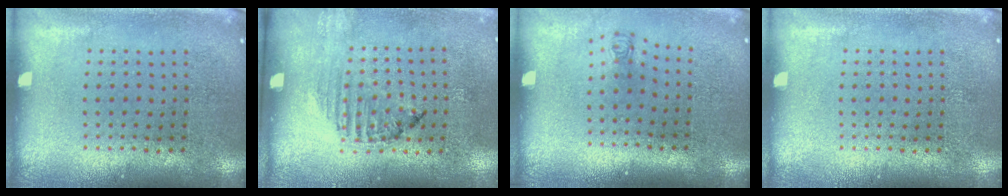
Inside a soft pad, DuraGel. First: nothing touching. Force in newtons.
{"total": 1.3, "press": 1.2, "slide": 0.4}
{"total": 0.8, "press": 0.4, "slide": 0.7}
{"total": 0.0}